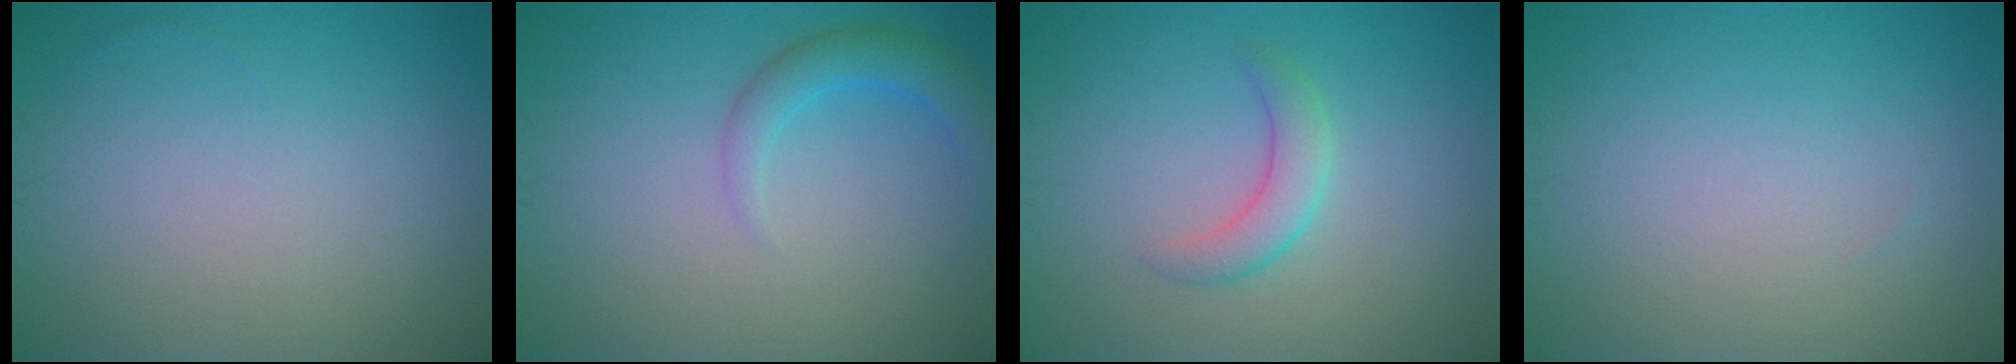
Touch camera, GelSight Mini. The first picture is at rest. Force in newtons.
{"total": 2.7, "press": 2.7, "slide": 0.2}
{"total": 2.4, "press": 2.4, "slide": 0.1}
{"total": 0.0}